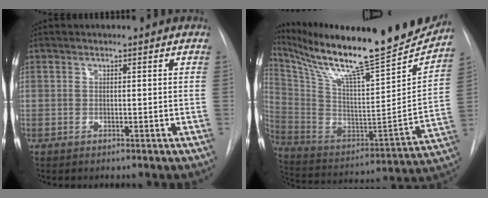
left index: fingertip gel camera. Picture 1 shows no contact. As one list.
[{"total": 27.2, "force": [23.2, 2.6, 14.0], "torque": [-0.256, -0.052, 0.360]}]